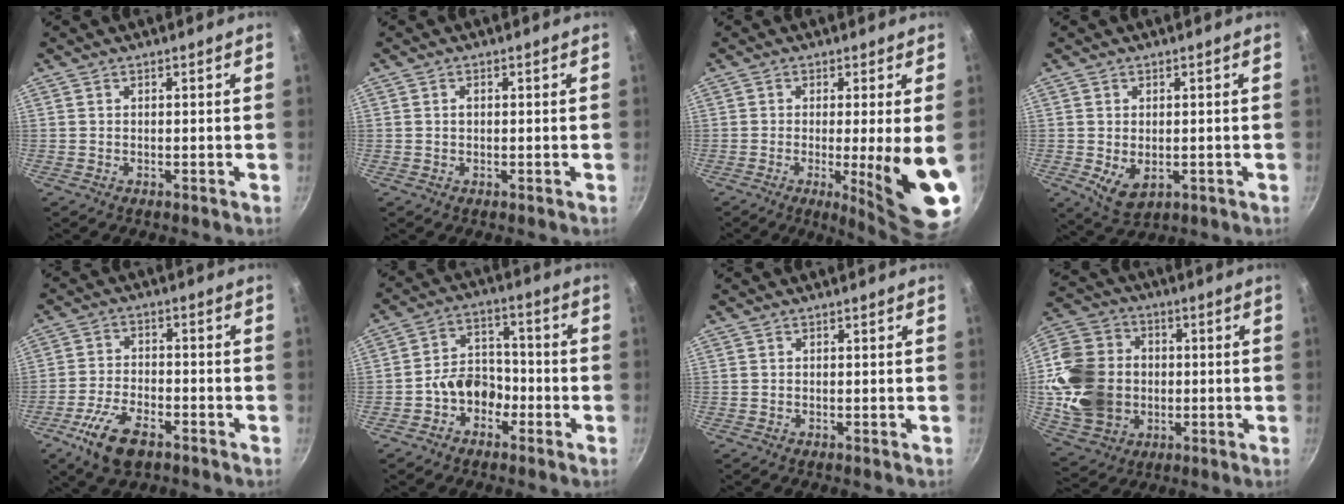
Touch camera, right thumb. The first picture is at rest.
{"total": 0.8, "force": [0.1, 0.6, 0.6], "torque": [-0.009, 0.004, 0.002]}
{"total": 12.4, "force": [-1.9, 1.1, 12.2], "torque": [-0.166, -0.020, -0.020]}
{"total": 5.2, "force": [-0.6, 3.5, 3.8], "torque": [-0.065, -0.017, 0.002]}
{"total": 9.7, "force": [-5.4, 4.5, 6.6], "torque": [-0.128, 0.023, -0.104]}
{"total": 7.7, "force": [-3.2, 5.8, 3.9], "torque": [-0.027, 0.046, -0.060]}
{"total": 0.0}
{"total": 19.7, "force": [-0.8, 16.0, 11.4], "torque": [-0.207, 0.025, -0.004]}